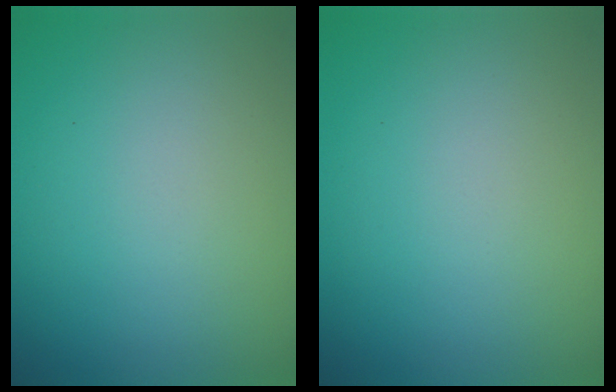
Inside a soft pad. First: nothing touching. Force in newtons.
{"total": 0.0}